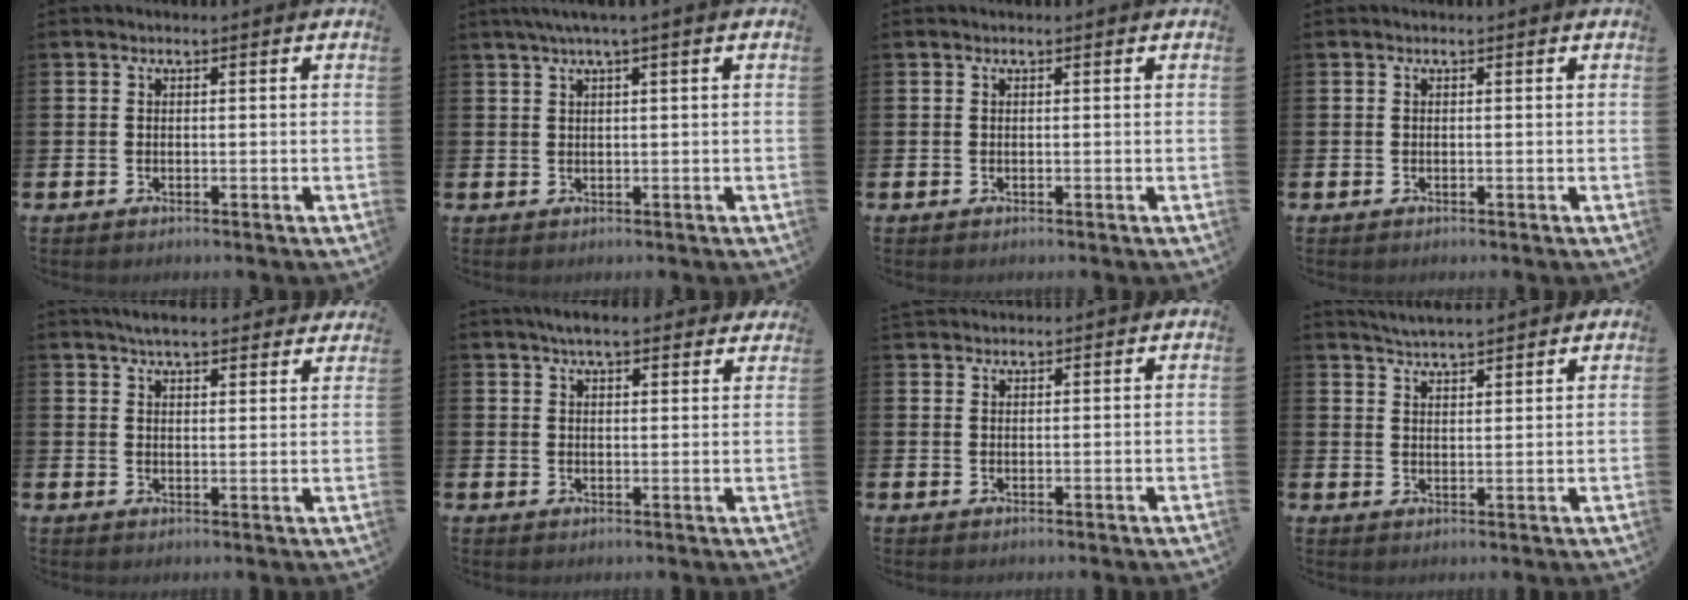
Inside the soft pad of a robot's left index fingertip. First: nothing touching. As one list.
[{"total": 2.5, "force": [1.4, -0.3, 2.0], "torque": [-0.046, 0.002, 0.026]}, {"total": 0.0}, {"total": 0.0}, {"total": 4.8, "force": [4.6, 0.8, 1.3], "torque": [-0.025, -0.020, 0.082]}, {"total": 4.6, "force": [4.2, 0.9, 1.7], "torque": [-0.039, -0.012, 0.075]}, {"total": 1.9, "force": [1.8, 0.5, 0.0], "torque": [0.005, -0.005, 0.032]}, {"total": 4.2, "force": [4.2, 0.2, 0.5], "torque": [-0.019, -0.019, 0.076]}]